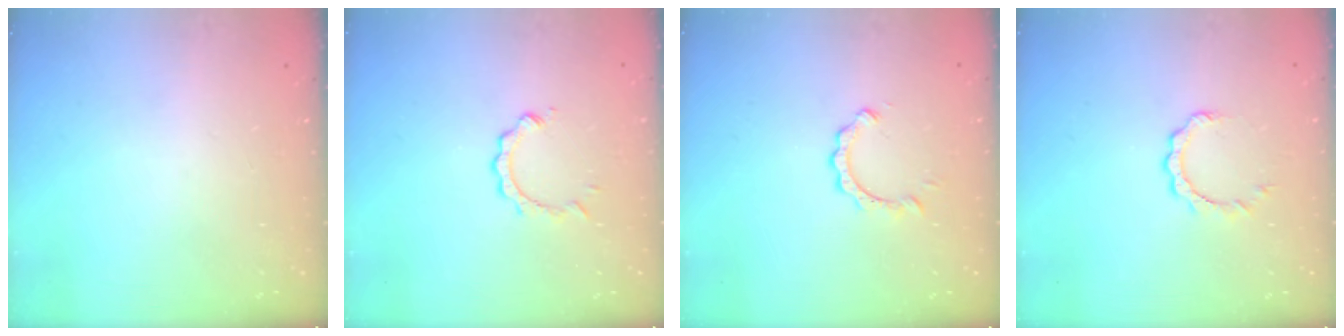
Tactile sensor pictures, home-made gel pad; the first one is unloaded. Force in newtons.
{"total": 3.8, "press": 3.7, "slide": 0.4}
{"total": 2.8, "press": 2.7, "slide": 0.3}
{"total": 4.6, "press": 4.6, "slide": 0.3}